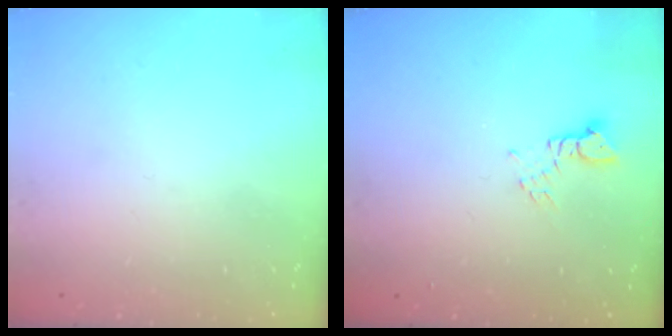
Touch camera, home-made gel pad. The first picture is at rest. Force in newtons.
{"total": 2.5, "press": 2.5, "slide": 0.3}